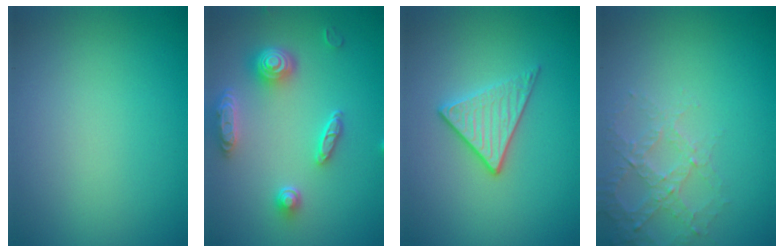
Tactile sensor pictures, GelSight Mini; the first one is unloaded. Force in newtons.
{"total": 4.7, "press": 3.9, "slide": 2.5}
{"total": 2.9, "press": 2.6, "slide": 1.4}
{"total": 2.8, "press": 2.7, "slide": 0.8}